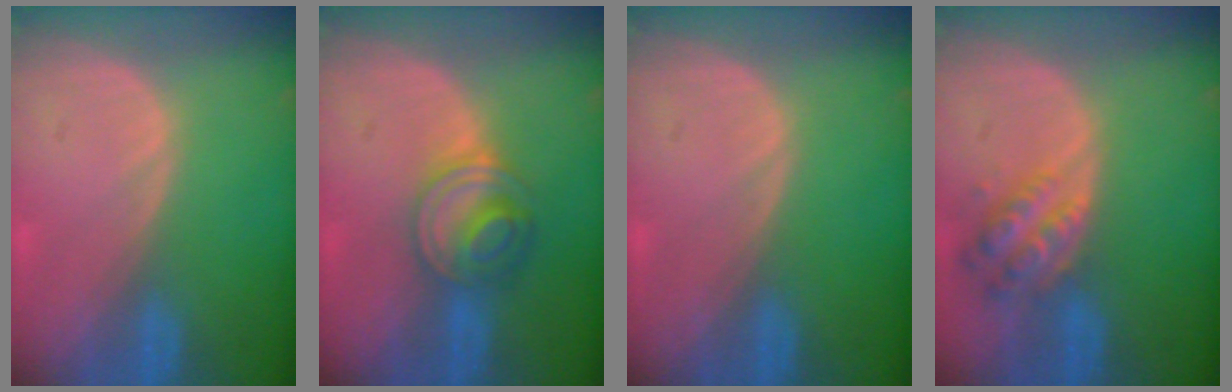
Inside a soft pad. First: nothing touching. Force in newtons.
{"total": 5.7, "press": 5.7, "slide": 0.4}
{"total": 0.0}
{"total": 6.0, "press": 5.5, "slide": 2.3}